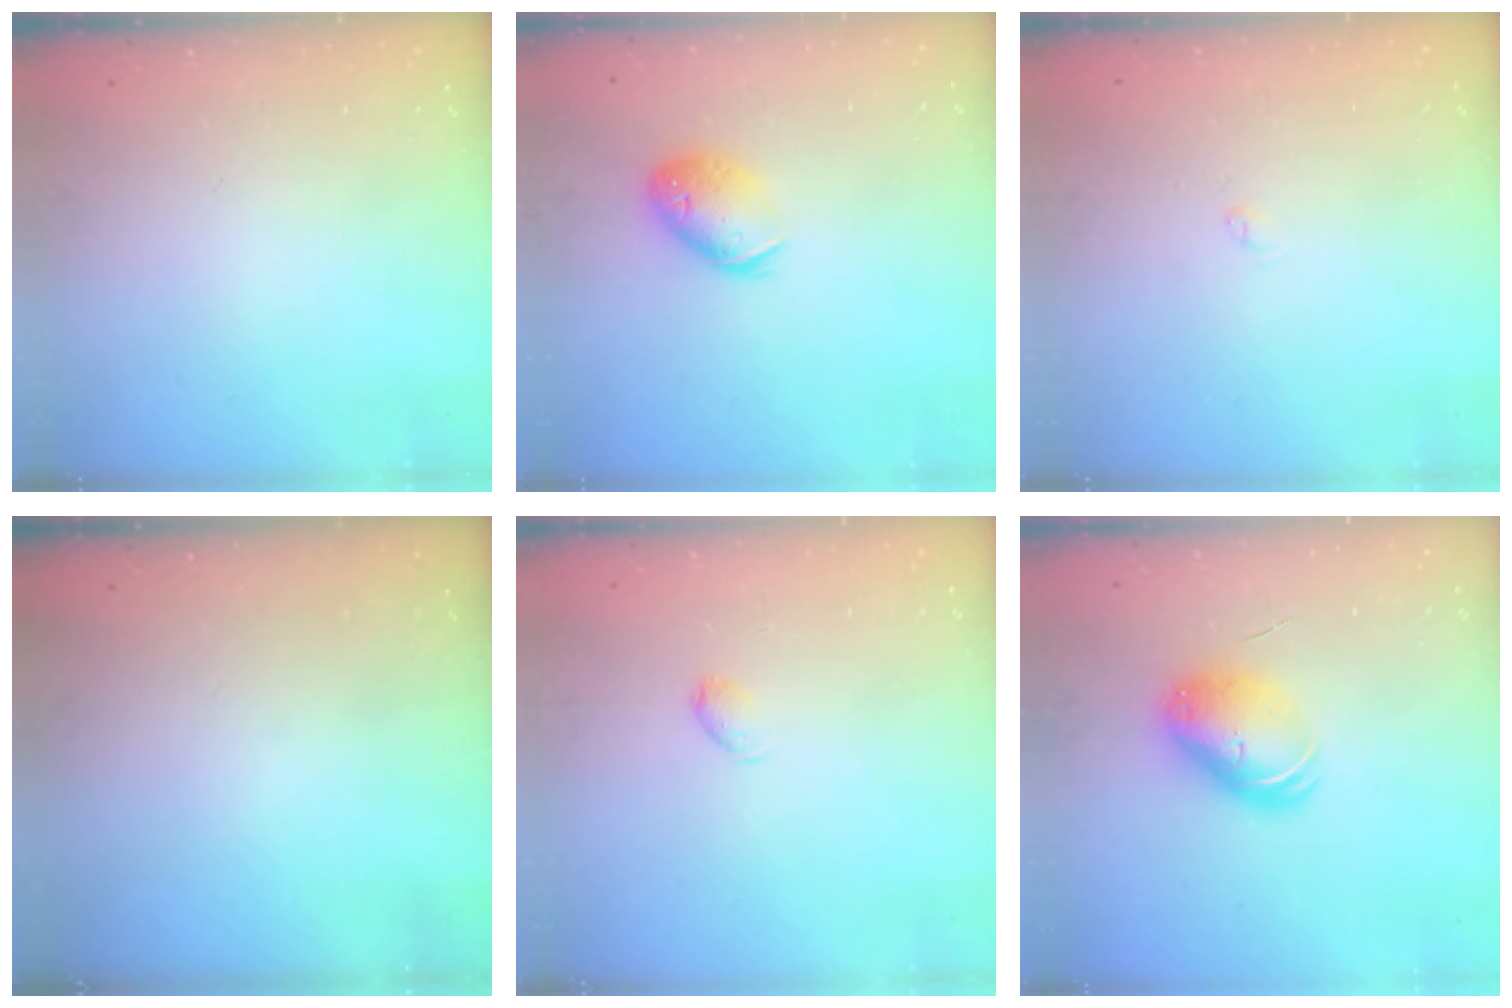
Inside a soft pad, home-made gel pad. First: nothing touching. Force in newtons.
{"total": 12.4, "press": 12.3, "slide": 1.9}
{"total": 2.2, "press": 2.2, "slide": 0.2}
{"total": 0.0}
{"total": 3.2, "press": 3.1, "slide": 0.6}
{"total": 9.1, "press": 8.9, "slide": 1.9}